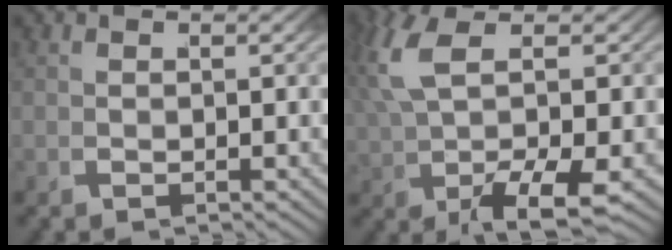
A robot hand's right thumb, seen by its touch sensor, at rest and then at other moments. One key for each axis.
{"total": 5.6, "fx": 0.2, "fy": 2.0, "fz": 5.2, "tx": -0.112, "ty": -0.006, "tz": 0.017}